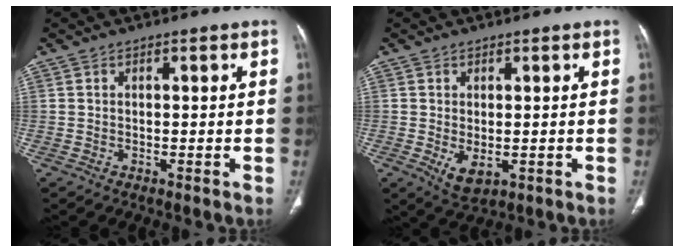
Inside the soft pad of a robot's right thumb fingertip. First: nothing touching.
{"total": 4.2, "force": [-0.9, 2.4, 3.4], "torque": [-0.054, -0.009, 0.001]}